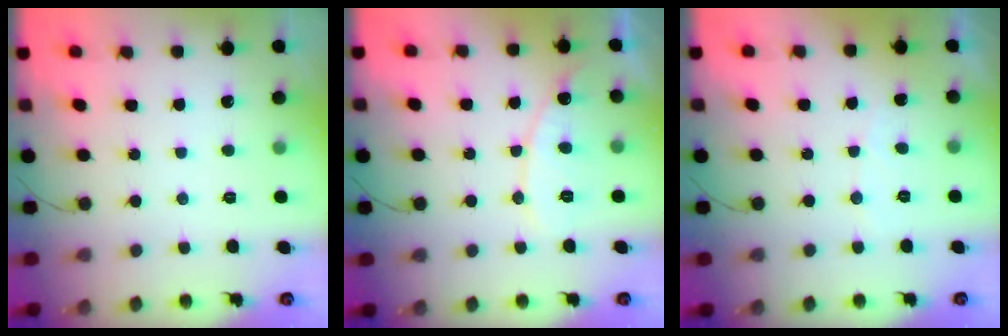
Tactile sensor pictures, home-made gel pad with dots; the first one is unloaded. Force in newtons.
{"total": 8.9, "press": 8.9, "slide": 0.7}
{"total": 2.8, "press": 2.8, "slide": 0.2}